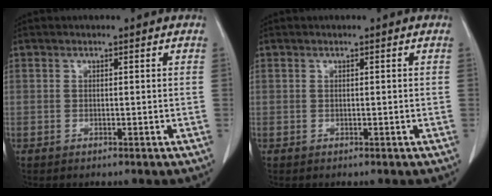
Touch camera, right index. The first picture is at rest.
{"total": 0.0}